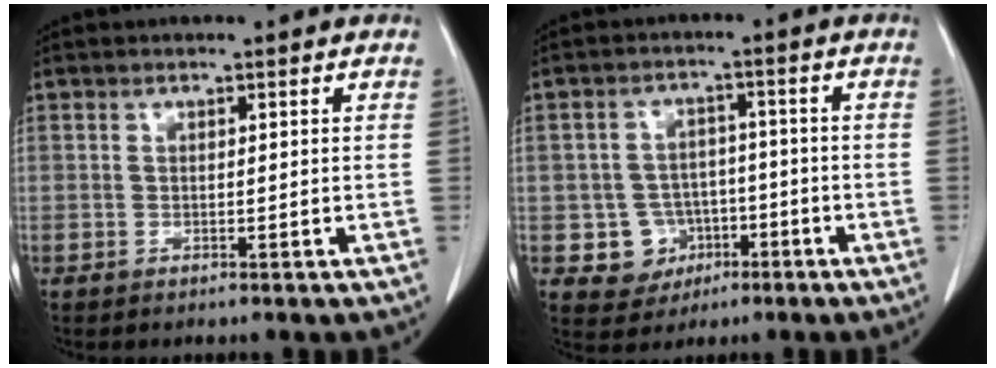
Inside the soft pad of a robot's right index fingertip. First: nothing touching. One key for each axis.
{"total": 6.2, "fx": -2.1, "fy": 5.8, "fz": 1.1, "tx": -0.013, "ty": 0.012, "tz": -0.024}